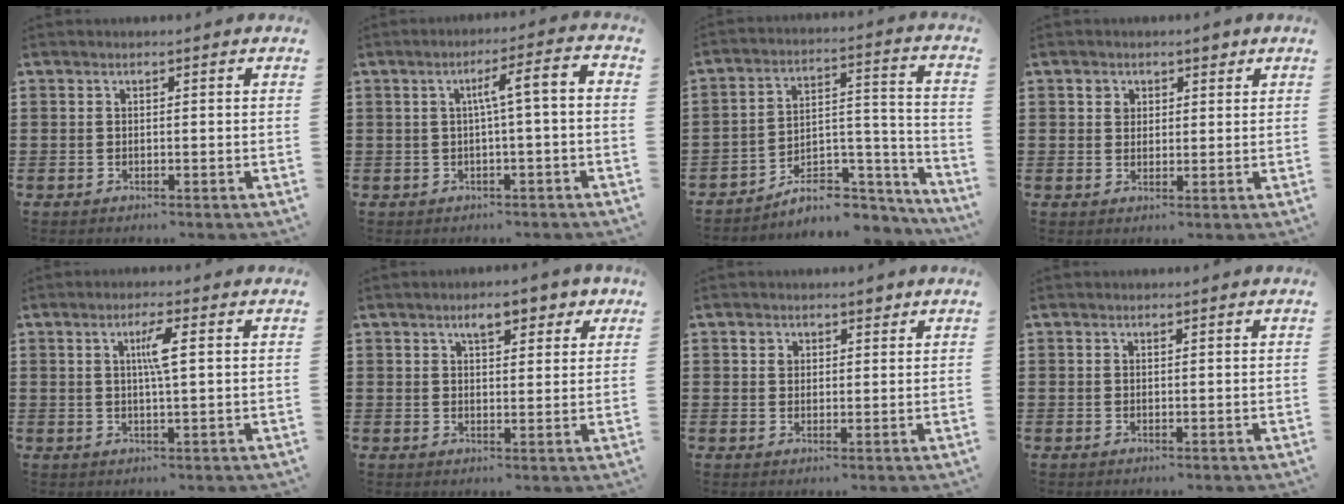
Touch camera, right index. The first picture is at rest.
{"total": 5.1, "force": [-0.4, 0.3, 5.0], "torque": [-0.093, 0.006, -0.013]}
{"total": 7.0, "force": [-5.7, 3.2, 2.6], "torque": [-0.037, 0.013, -0.104]}
{"total": 2.5, "force": [1.3, 2.0, 0.7], "torque": [-0.015, 0.006, 0.021]}
{"total": 3.8, "force": [0.8, 0.2, 3.8], "torque": [-0.075, 0.002, 0.009]}
{"total": 4.8, "force": [3.2, 1.7, 3.2], "torque": [-0.054, 0.005, 0.053]}
{"total": 2.2, "force": [1.3, 1.6, 0.8], "torque": [-0.015, 0.003, 0.023]}
{"total": 0.0}